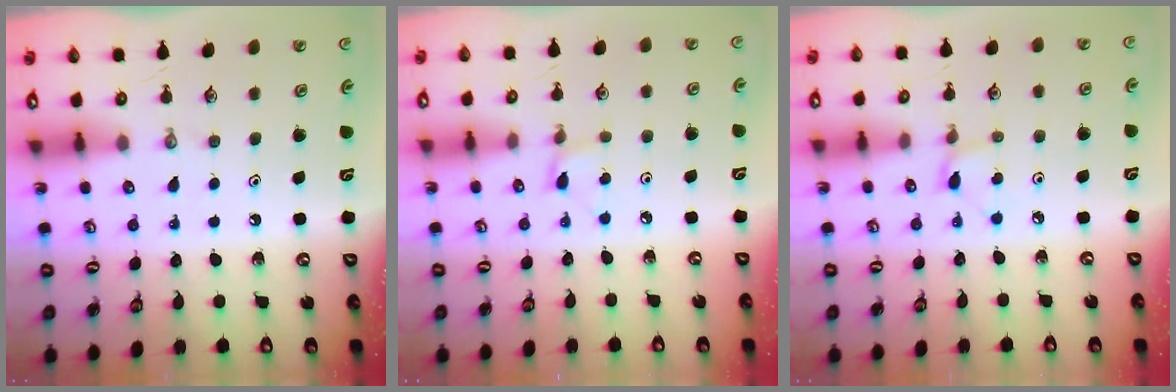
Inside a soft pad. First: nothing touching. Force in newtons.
{"total": 1.7, "press": 1.7, "slide": 0.0}
{"total": 2.2, "press": 2.2, "slide": 0.3}